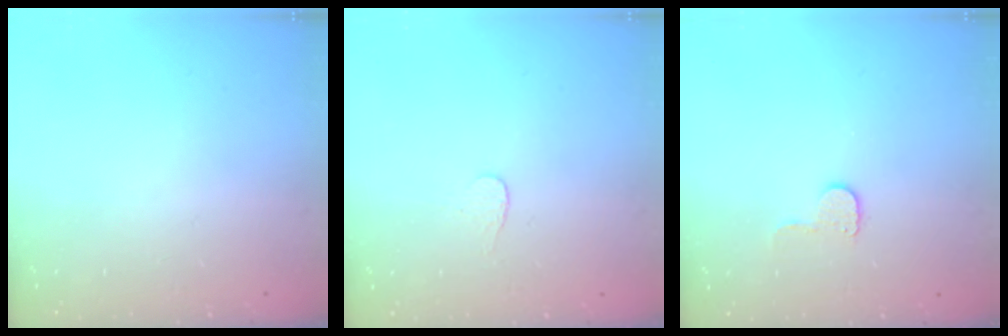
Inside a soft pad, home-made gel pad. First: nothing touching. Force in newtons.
{"total": 2.7, "press": 2.7, "slide": 0.3}
{"total": 5.4, "press": 5.4, "slide": 0.5}